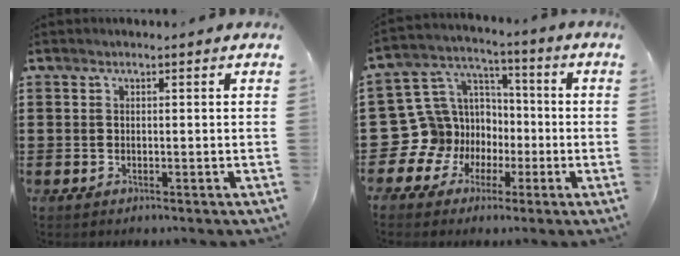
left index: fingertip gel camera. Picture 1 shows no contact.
{"total": 12.3, "force": [-3.0, 11.8, 2.2], "torque": [-0.112, 0.001, -0.036]}